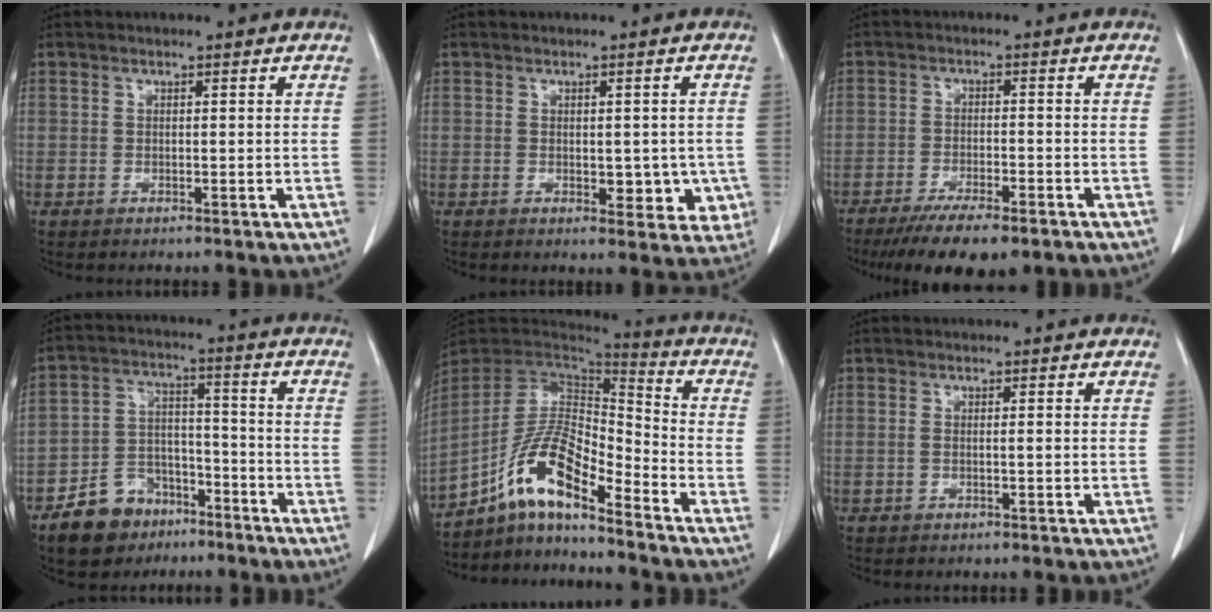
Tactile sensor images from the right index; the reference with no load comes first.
{"total": 5.5, "force": [-0.9, 3.3, 4.4], "torque": [-0.030, -0.002, -0.004]}
{"total": 10.4, "force": [-7.7, 2.1, 6.6], "torque": [-0.098, -0.017, -0.115]}
{"total": 9.5, "force": [-6.4, 6.3, 3.1], "torque": [-0.064, 0.015, -0.107]}
{"total": 12.5, "force": [-8.0, 2.8, 9.1], "torque": [-0.182, 0.019, -0.145]}
{"total": 0.7, "force": [-0.1, 0.0, 0.7], "torque": [-0.014, 0.002, 0.001]}